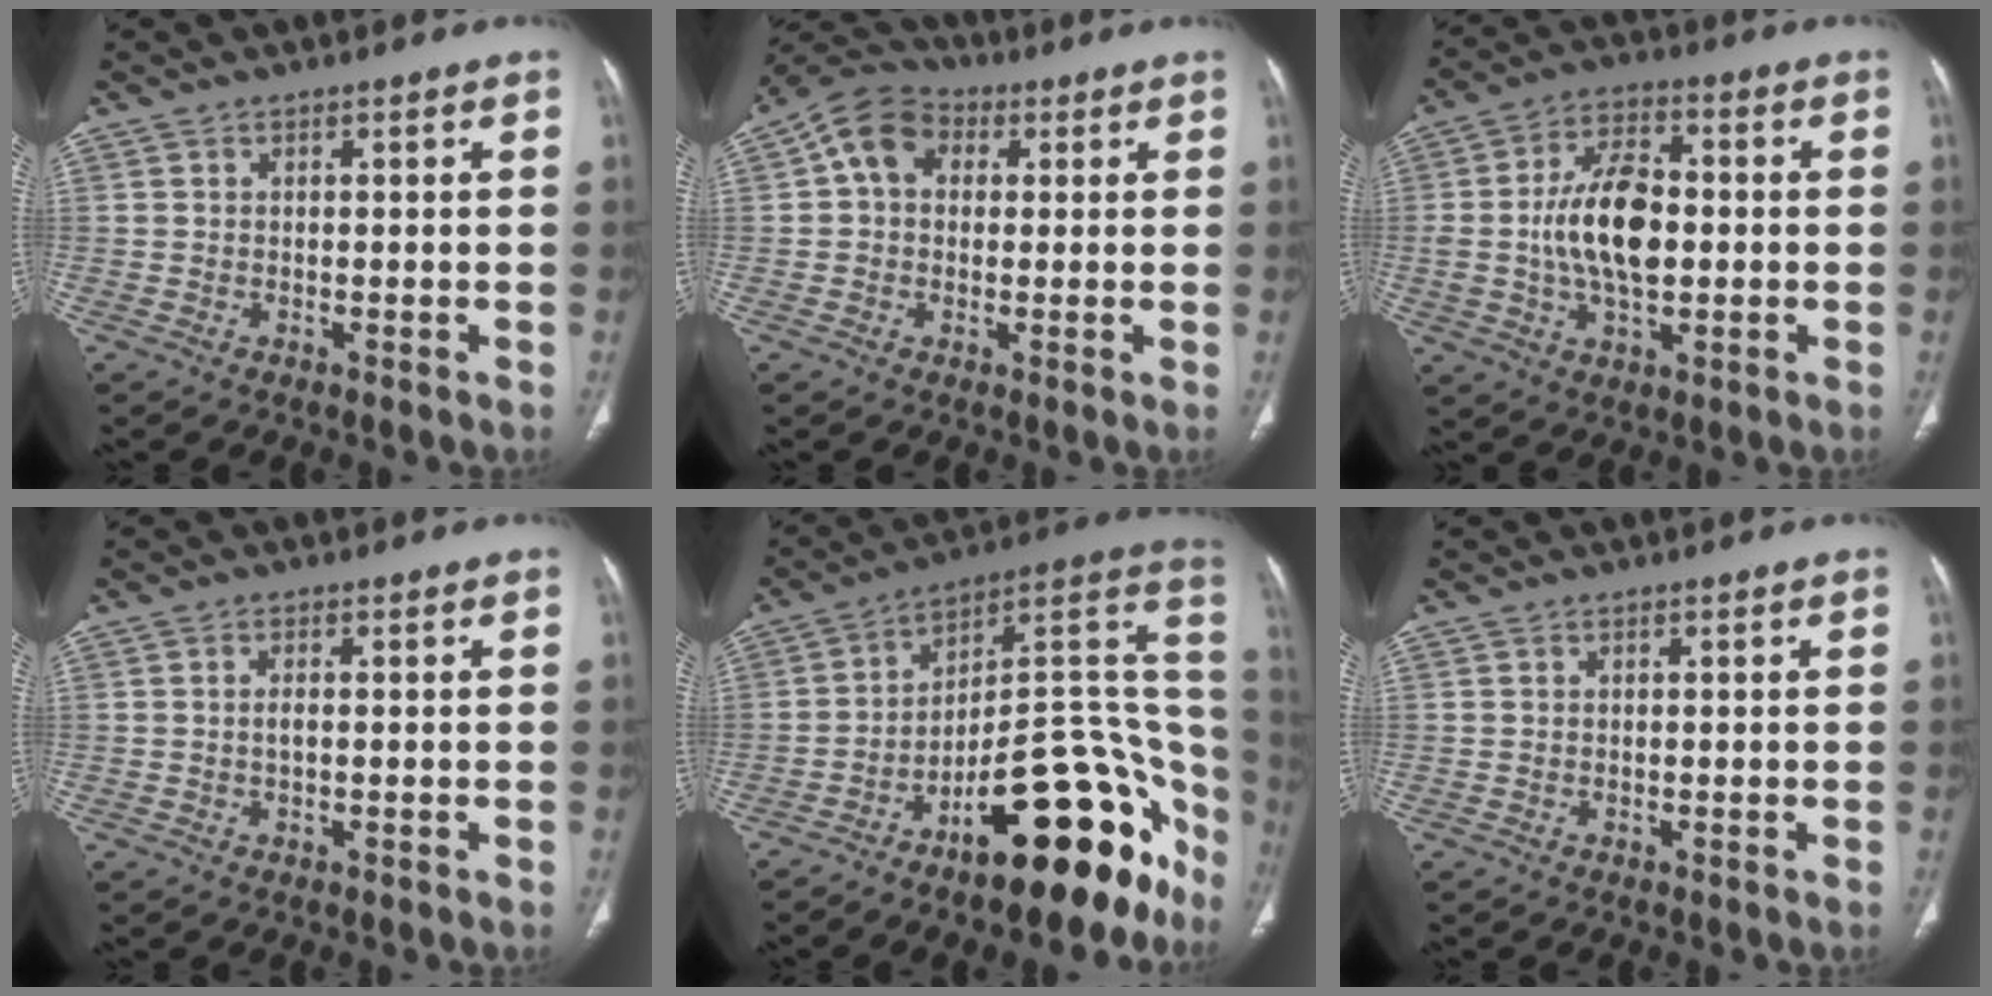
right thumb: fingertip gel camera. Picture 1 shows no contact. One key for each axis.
{"total": 8.5, "fx": 1.8, "fy": 6.6, "fz": 5.1, "tx": -0.074, "ty": 0.022, "tz": 0.018}
{"total": 13.8, "fx": -0.3, "fy": 7.6, "fz": 11.5, "tx": -0.199, "ty": 0.015, "tz": -0.005}
{"total": 1.5, "fx": 0.0, "fy": 0.5, "fz": 1.4, "tx": -0.028, "ty": 0.000, "tz": -0.002}
{"total": 26.6, "fx": -13.8, "fy": 10.3, "fz": 20.3, "tx": -0.175, "ty": 0.114, "tz": -0.207}
{"total": 0.0}